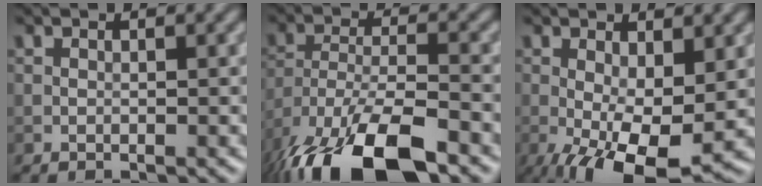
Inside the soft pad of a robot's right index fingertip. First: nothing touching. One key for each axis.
{"total": 13.3, "fx": -9.3, "fy": 4.7, "fz": 8.3, "tx": -0.180, "ty": -0.023, "tz": -0.165}
{"total": 8.3, "fx": -2.3, "fy": 3.2, "fz": 7.3, "tx": -0.136, "ty": -0.019, "tz": -0.031}